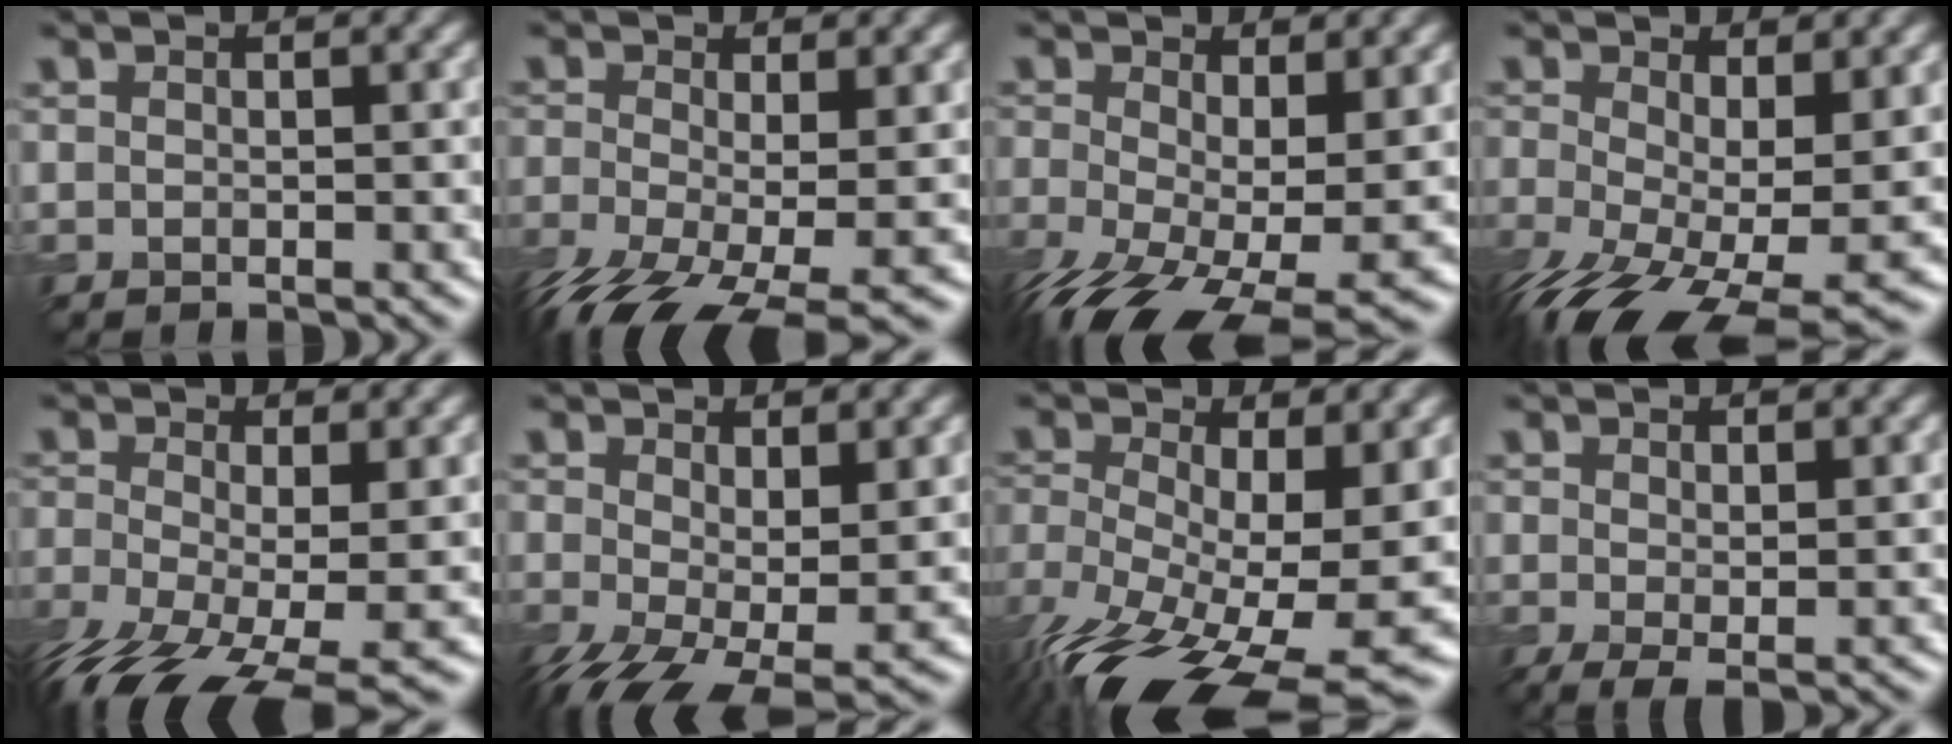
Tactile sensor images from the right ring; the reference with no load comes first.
{"total": 10.5, "force": [-5.1, 4.0, 8.2], "torque": [-0.187, -0.048, -0.086]}
{"total": 11.8, "force": [-4.4, 5.2, 9.6], "torque": [-0.207, -0.053, -0.068]}
{"total": 13.1, "force": [-4.7, 5.7, 10.9], "torque": [-0.225, -0.051, -0.071]}
{"total": 11.5, "force": [-5.3, 4.5, 9.2], "torque": [-0.202, -0.049, -0.088]}
{"total": 8.3, "force": [-2.2, 4.3, 6.8], "torque": [-0.149, -0.039, -0.023]}
{"total": 15.3, "force": [-5.6, 6.4, 12.7], "torque": [-0.238, -0.031, -0.086]}
{"total": 1.8, "force": [0.1, 0.6, 1.7], "torque": [-0.036, -0.007, 0.003]}